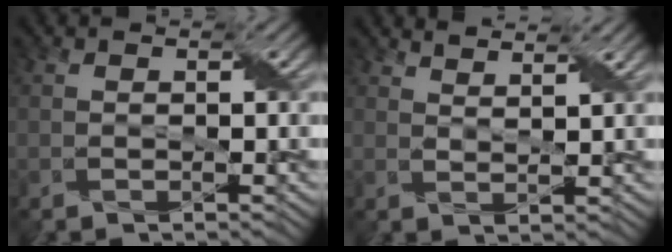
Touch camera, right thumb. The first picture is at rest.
{"total": 3.1, "force": [2.9, 0.4, 1.0], "torque": [-0.005, -0.009, 0.044]}